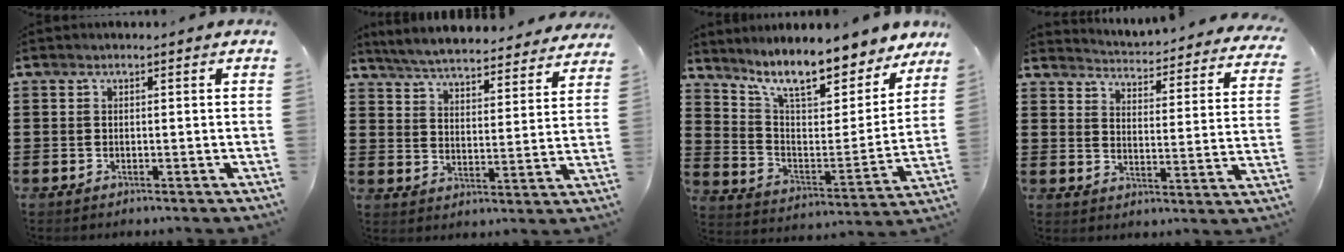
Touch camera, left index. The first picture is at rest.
{"total": 5.5, "force": [5.4, -0.4, 0.9], "torque": [-0.046, -0.041, 0.092]}
{"total": 11.2, "force": [9.3, 2.3, 5.8], "torque": [-0.125, -0.062, 0.157]}
{"total": 3.0, "force": [2.9, -0.6, 0.1], "torque": [-0.017, -0.041, 0.041]}